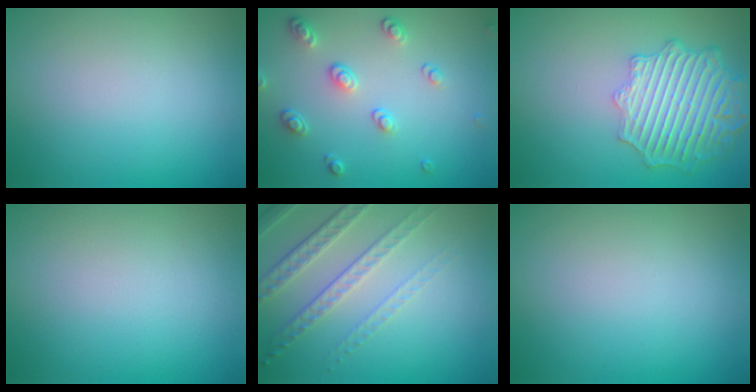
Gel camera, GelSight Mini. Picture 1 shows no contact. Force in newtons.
{"total": 2.6, "press": 2.5, "slide": 0.8}
{"total": 6.3, "press": 5.1, "slide": 3.7}
{"total": 0.0}
{"total": 4.5, "press": 3.1, "slide": 3.3}
{"total": 0.0}